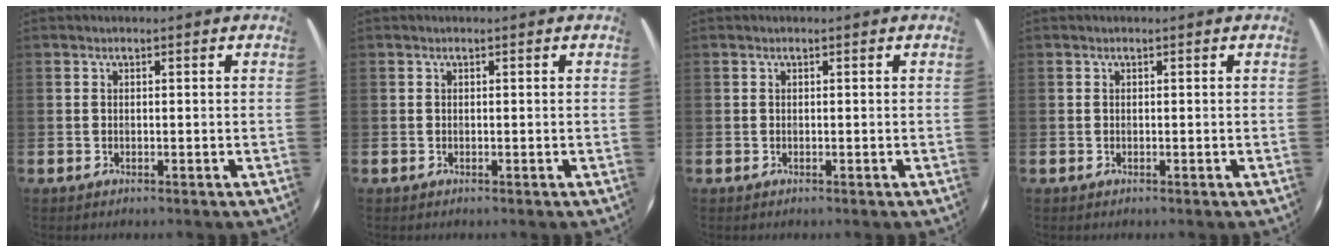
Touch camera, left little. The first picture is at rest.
{"total": 0.0}
{"total": 0.0}
{"total": 0.0}